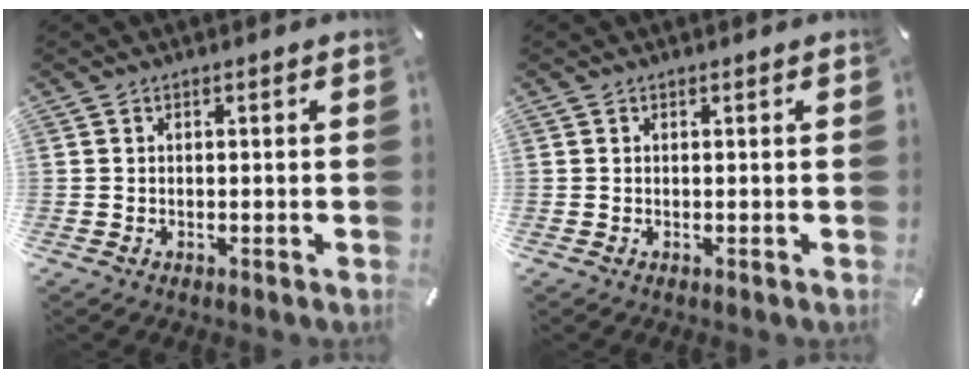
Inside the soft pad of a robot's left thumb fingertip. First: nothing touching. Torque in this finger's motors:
{"motor_torque": [-0.09, 0.01, -0.04, 0.03, 0.00]}